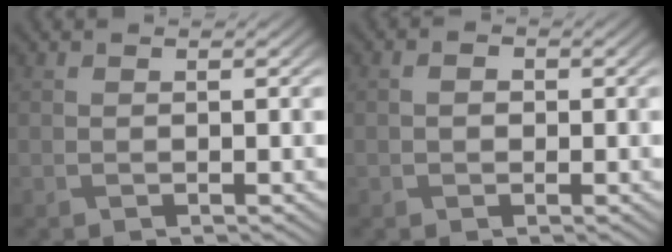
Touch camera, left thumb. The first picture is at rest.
{"total": 1.4, "force": [0.0, 1.2, 0.7], "torque": [-0.015, -0.002, -0.002]}